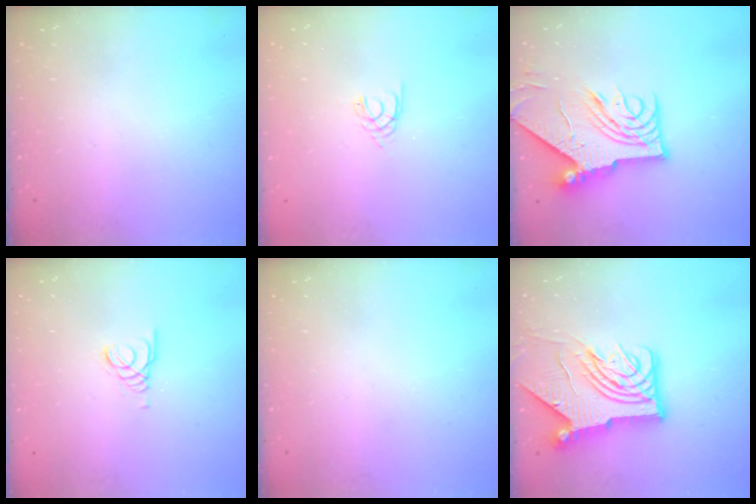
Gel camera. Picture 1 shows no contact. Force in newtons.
{"total": 1.6, "press": 1.6, "slide": 0.3}
{"total": 14.4, "press": 14.4, "slide": 1.3}
{"total": 1.5, "press": 1.5, "slide": 0.1}
{"total": 0.0}
{"total": 15.0, "press": 14.9, "slide": 1.5}